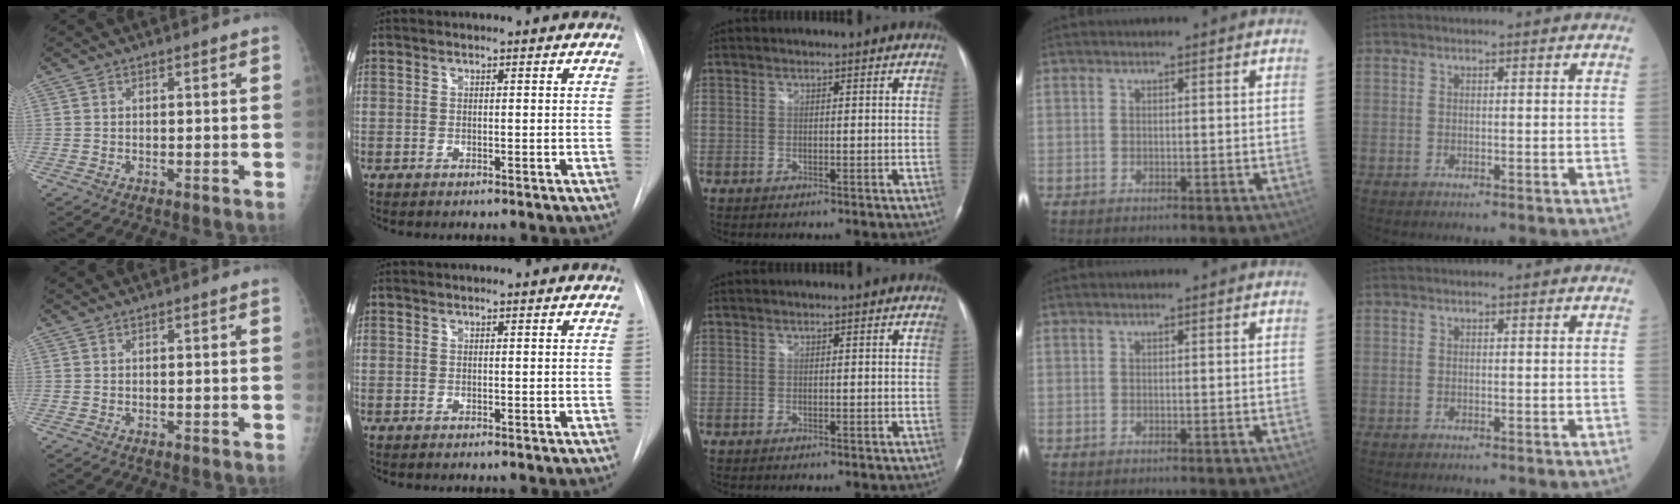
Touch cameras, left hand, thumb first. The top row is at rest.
{}